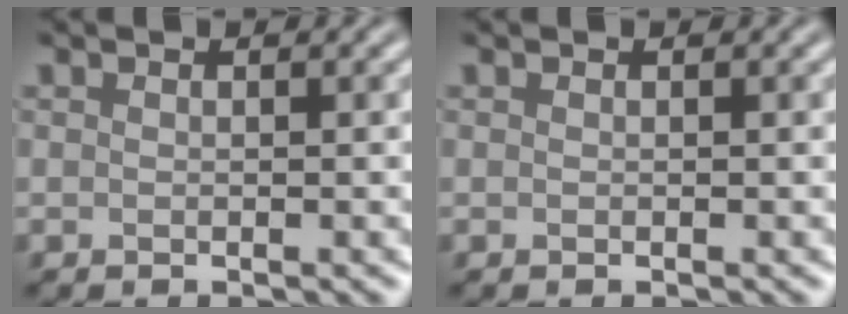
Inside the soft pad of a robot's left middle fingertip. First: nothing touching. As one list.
[{"total": 0.0}]